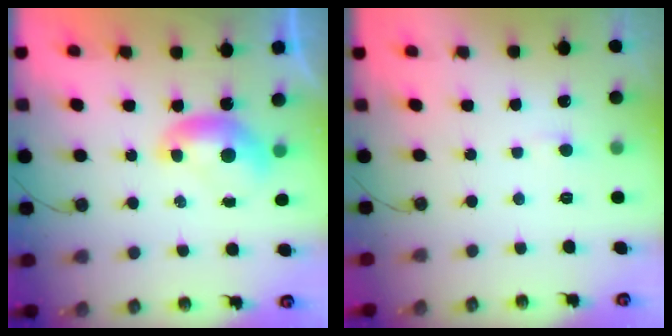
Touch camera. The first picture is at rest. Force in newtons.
{"total": 2.3, "press": 2.3, "slide": 0.3}